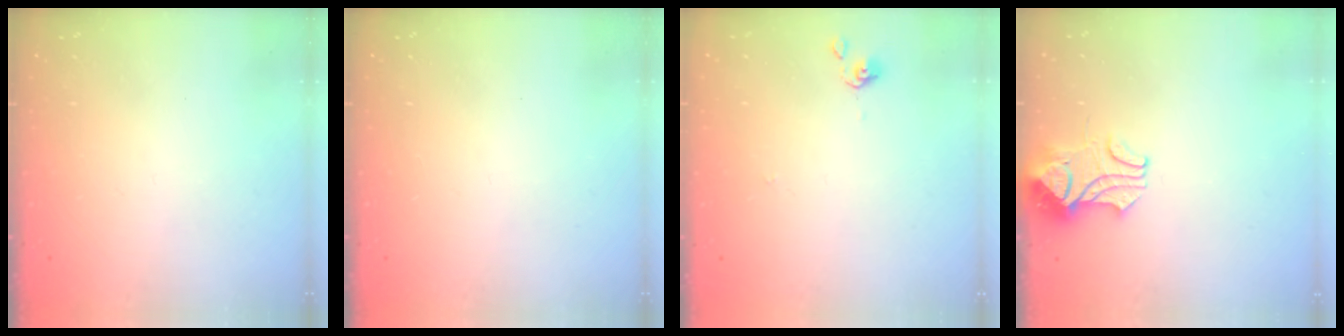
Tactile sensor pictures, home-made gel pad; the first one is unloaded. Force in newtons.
{"total": 0.0}
{"total": 0.0}
{"total": 2.2, "press": 2.0, "slide": 0.8}